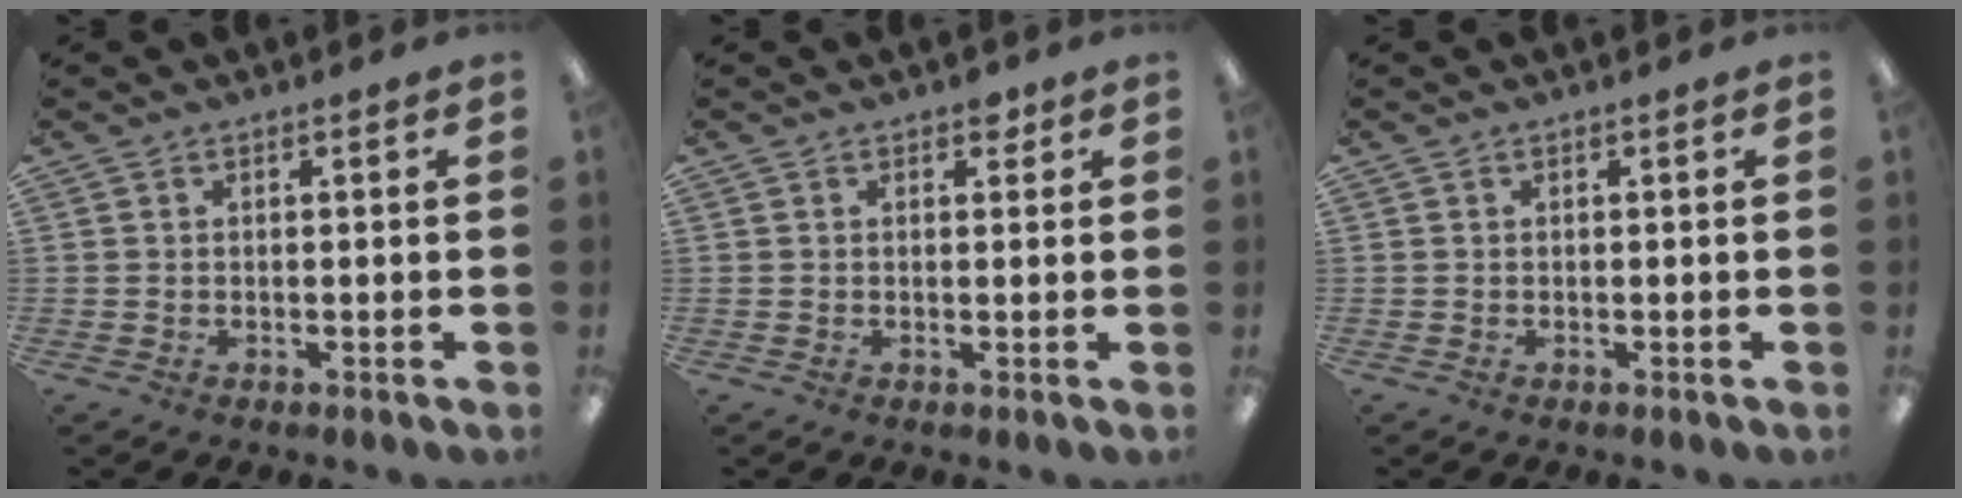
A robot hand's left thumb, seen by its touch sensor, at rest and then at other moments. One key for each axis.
{"total": 2.0, "fx": 1.2, "fy": 1.2, "fz": 1.1, "tx": -0.007, "ty": -0.002, "tz": 0.017}
{"total": 0.0}